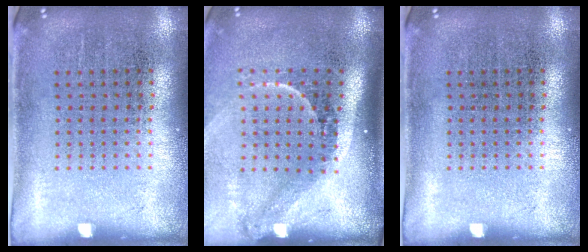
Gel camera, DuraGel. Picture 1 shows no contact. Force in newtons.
{"total": 2.3, "press": 1.4, "slide": 1.8}
{"total": 0.0}